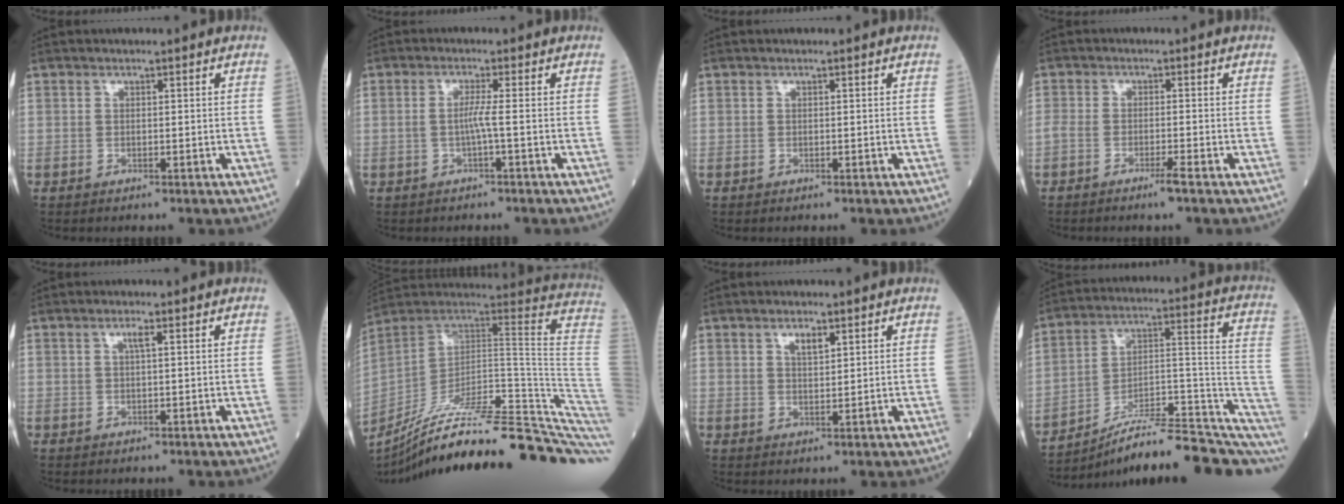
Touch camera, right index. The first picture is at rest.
{"total": 2.4, "force": [-0.5, -0.5, 2.2], "torque": [-0.045, 0.000, -0.011]}
{"total": 0.0}
{"total": 3.0, "force": [-2.0, -0.2, 2.3], "torque": [-0.049, -0.002, -0.041]}
{"total": 1.2, "force": [0.5, -0.1, 1.2], "torque": [-0.023, 0.001, 0.006]}
{"total": 36.7, "force": [-30.0, 1.5, 21.1], "torque": [-0.175, -0.035, -0.417]}
{"total": 2.4, "force": [1.4, 0.8, 1.8], "torque": [-0.033, 0.001, 0.026]}
{"total": 21.9, "force": [-17.0, 4.0, 13.3], "torque": [-0.132, 0.047, -0.251]}